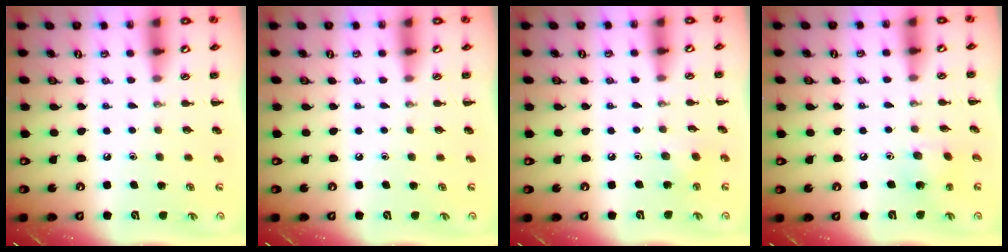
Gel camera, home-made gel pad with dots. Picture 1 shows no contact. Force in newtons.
{"total": 0.0}
{"total": 2.8, "press": 2.8, "slide": 0.7}
{"total": 2.9, "press": 2.8, "slide": 0.5}